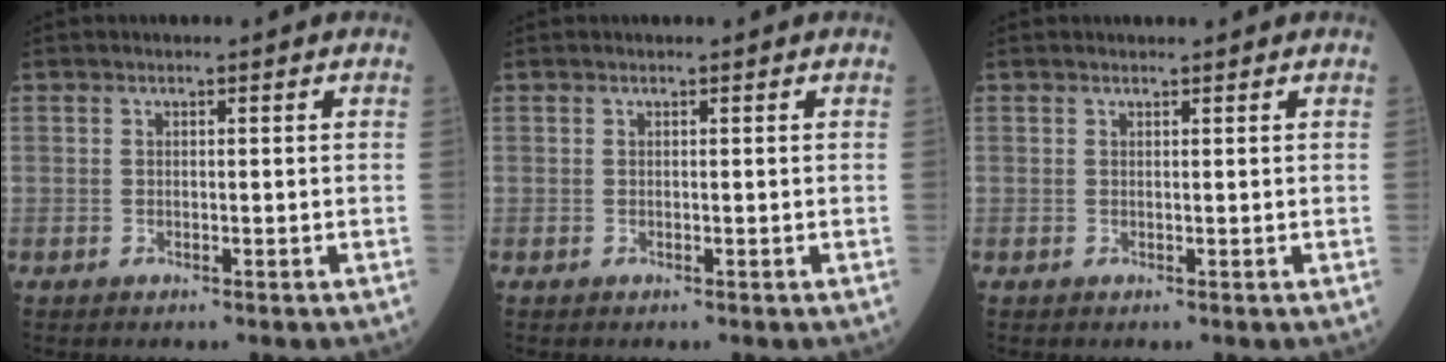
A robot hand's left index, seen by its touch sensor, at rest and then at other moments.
{"total": 0.0}
{"total": 0.7, "force": [0.7, 0.1, 0.2], "torque": [-0.006, 0.003, 0.010]}